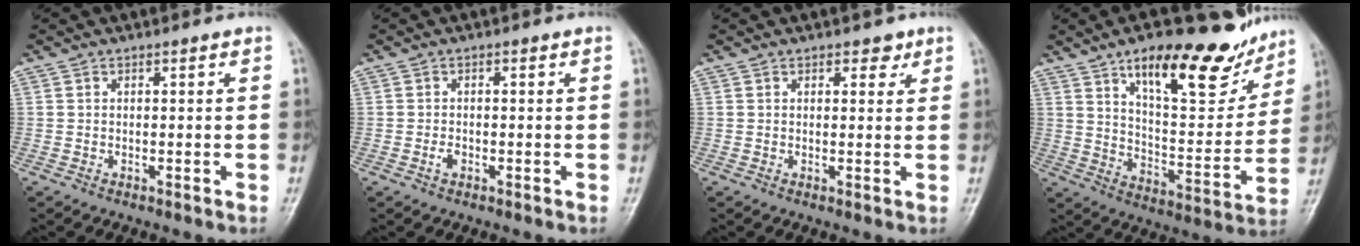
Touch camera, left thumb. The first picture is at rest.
{"total": 1.4, "force": [-0.6, 0.9, 0.9], "torque": [-0.015, 0.002, -0.013]}
{"total": 2.4, "force": [1.5, 1.4, 1.2], "torque": [0.000, -0.006, 0.018]}
{"total": 20.7, "force": [13.4, 7.6, 13.9], "torque": [-0.154, -0.069, 0.211]}